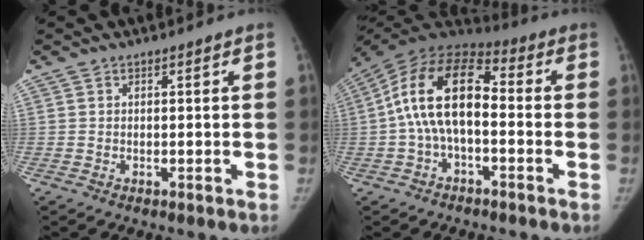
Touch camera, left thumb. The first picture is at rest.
{"total": 15.5, "force": [-1.1, 8.3, 13.1], "torque": [-0.238, 0.047, -0.031]}